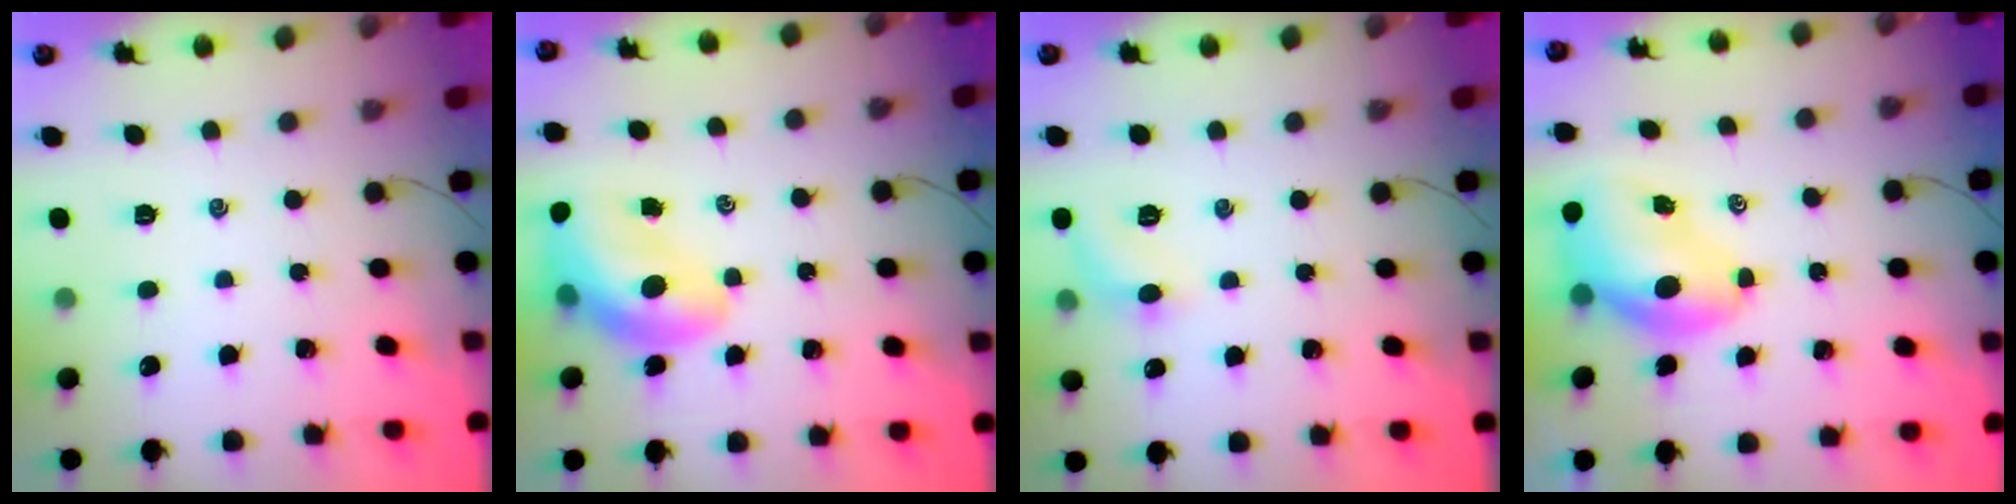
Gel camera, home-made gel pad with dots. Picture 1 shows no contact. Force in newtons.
{"total": 13.1, "press": 12.7, "slide": 3.5}
{"total": 6.8, "press": 6.6, "slide": 1.5}
{"total": 8.7, "press": 8.3, "slide": 2.5}